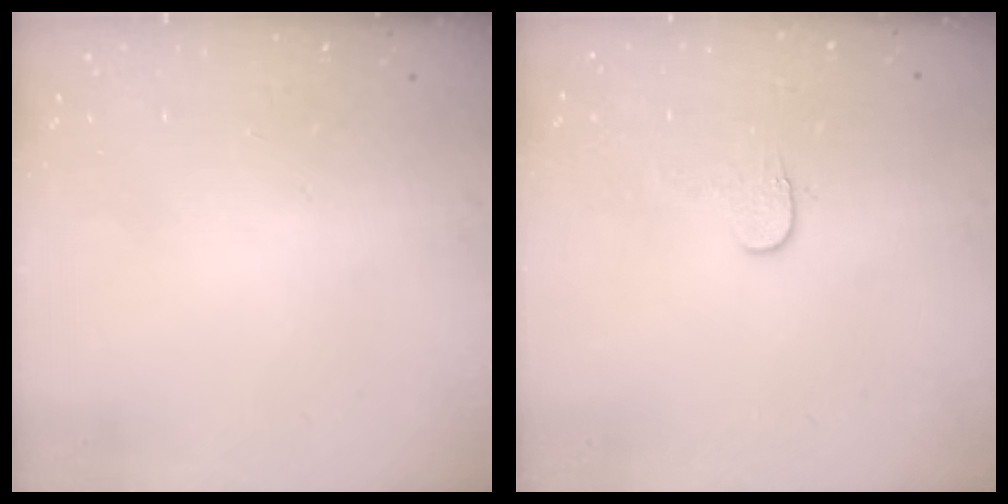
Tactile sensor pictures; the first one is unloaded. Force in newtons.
{"total": 3.5, "press": 3.5, "slide": 0.4}